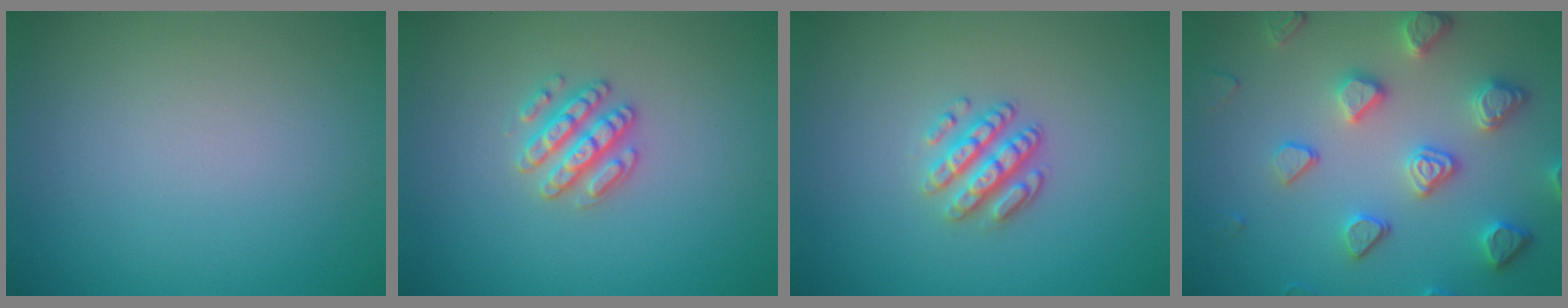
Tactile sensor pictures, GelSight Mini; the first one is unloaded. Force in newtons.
{"total": 2.8, "press": 2.7, "slide": 0.6}
{"total": 3.0, "press": 2.6, "slide": 1.5}
{"total": 4.9, "press": 4.4, "slide": 2.3}